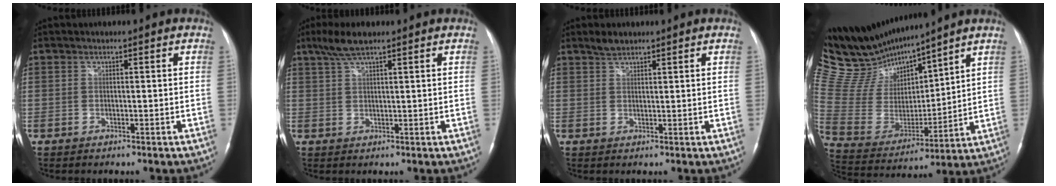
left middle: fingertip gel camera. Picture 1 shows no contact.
{"total": 4.6, "force": [3.4, 0.5, 3.1], "torque": [-0.071, 0.011, 0.068]}
{"total": 2.1, "force": [1.9, 0.6, 0.7], "torque": [-0.018, 0.003, 0.038]}
{"total": 18.1, "force": [16.7, 3.3, 6.1], "torque": [-0.132, 0.001, 0.322]}